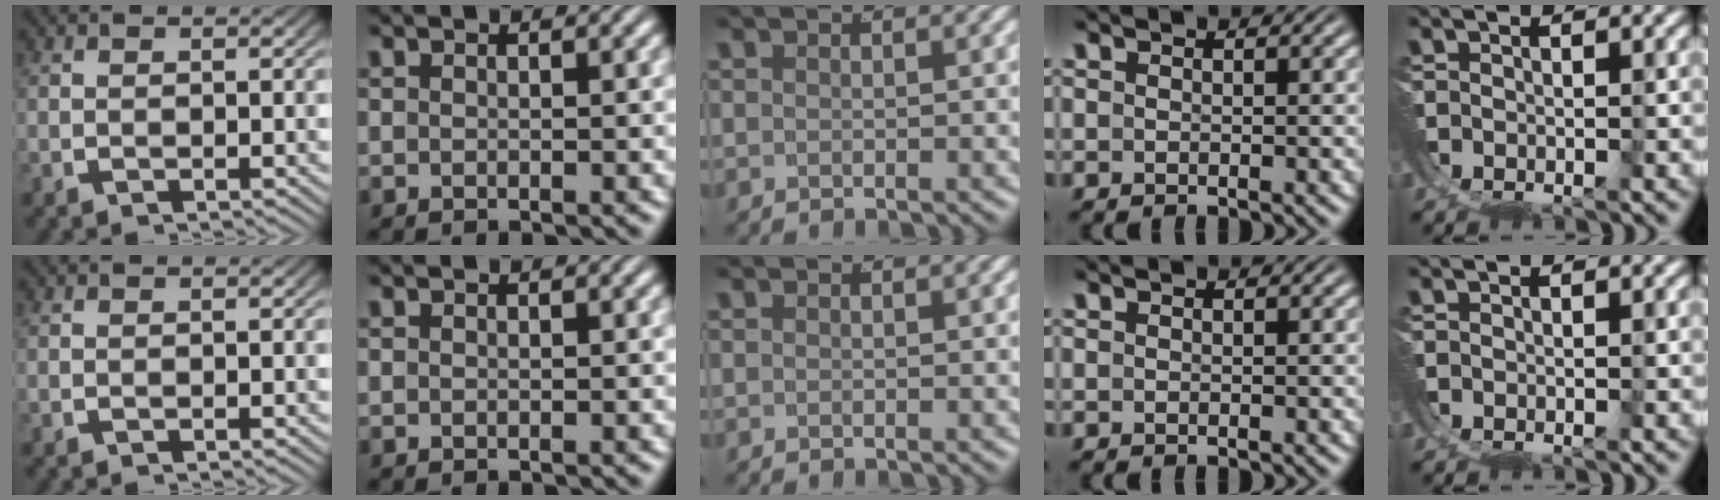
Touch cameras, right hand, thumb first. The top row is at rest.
{}